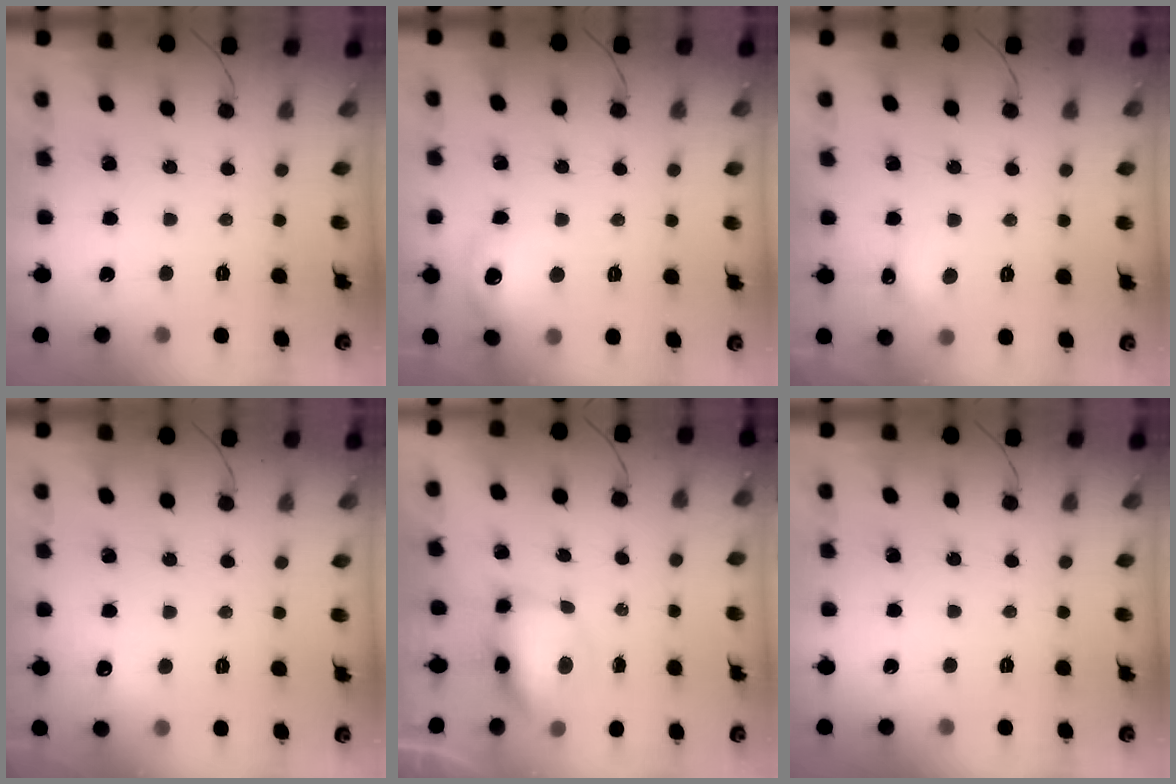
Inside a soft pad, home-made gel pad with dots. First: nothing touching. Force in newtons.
{"total": 10.0, "press": 8.8, "slide": 4.8}
{"total": 5.9, "press": 5.2, "slide": 2.9}
{"total": 4.4, "press": 4.2, "slide": 1.3}
{"total": 7.5, "press": 7.4, "slide": 1.4}
{"total": 0.0}